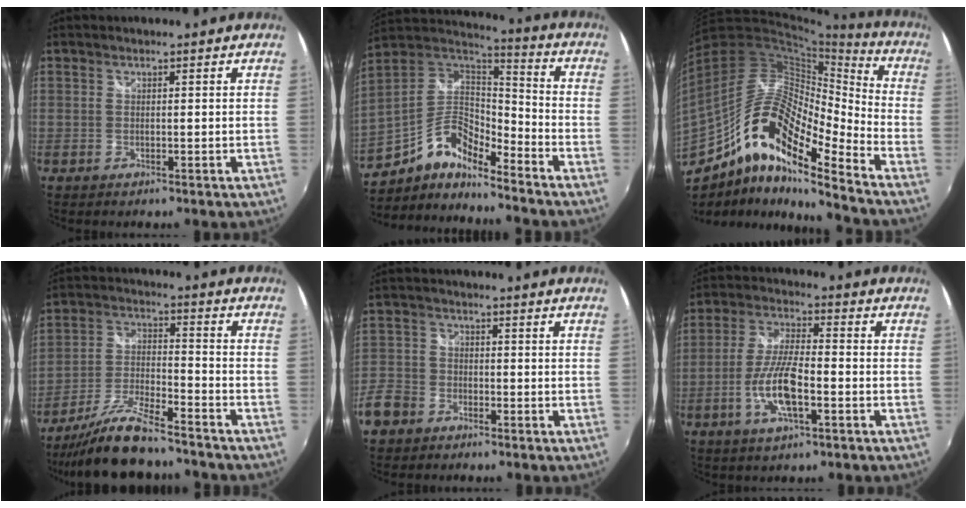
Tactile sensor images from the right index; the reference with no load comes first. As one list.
[{"total": 12.2, "force": [-8.1, 4.5, 7.9], "torque": [-0.155, 0.012, -0.158]}, {"total": 18.8, "force": [-9.8, 5.1, 15.2], "torque": [-0.267, -0.002, -0.202]}, {"total": 13.1, "force": [-11.5, 1.6, 6.0], "torque": [-0.131, -0.010, -0.206]}, {"total": 9.2, "force": [-4.7, 7.3, 3.1], "torque": [-0.087, 0.024, -0.093]}, {"total": 10.2, "force": [-3.7, 2.7, 9.2], "torque": [-0.190, -0.002, -0.072]}]